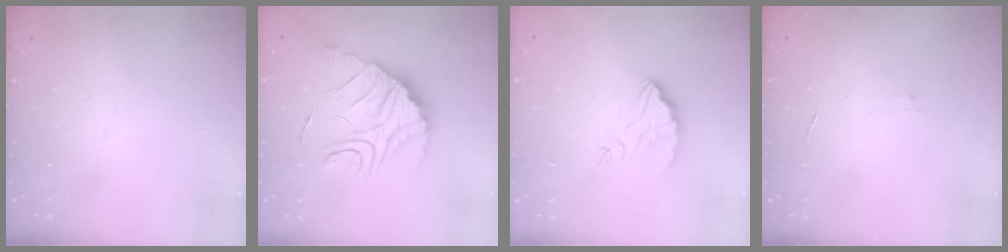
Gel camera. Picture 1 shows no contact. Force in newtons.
{"total": 13.3, "press": 13.3, "slide": 0.5}
{"total": 4.7, "press": 4.7, "slide": 0.3}
{"total": 2.9, "press": 2.9, "slide": 0.2}